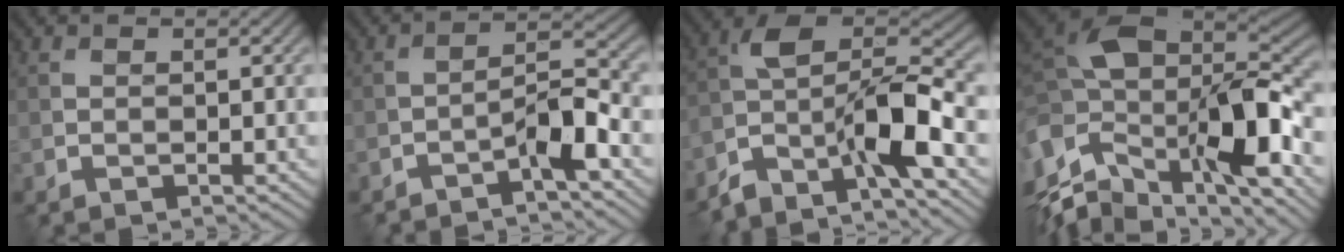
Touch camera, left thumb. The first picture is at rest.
{"total": 5.5, "force": [-3.5, 1.1, 4.1], "torque": [-0.066, 0.018, -0.068]}
{"total": 11.4, "force": [-6.6, 3.6, 8.6], "torque": [-0.150, 0.006, -0.132]}
{"total": 16.9, "force": [-1.4, 9.9, 13.7], "torque": [-0.292, -0.030, -0.014]}